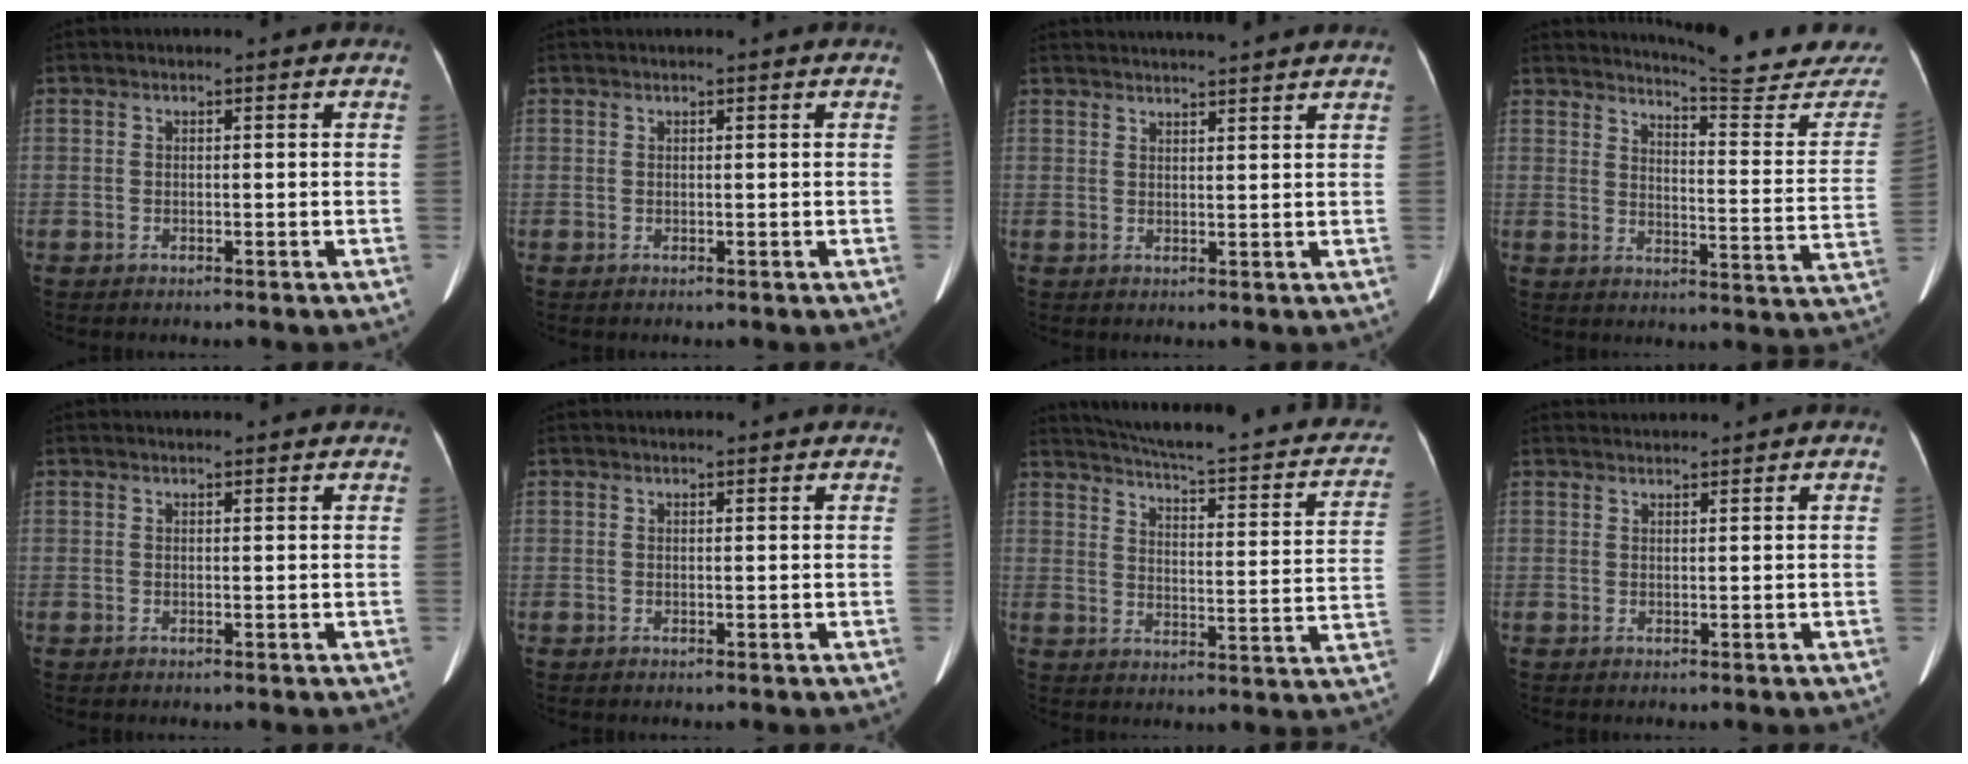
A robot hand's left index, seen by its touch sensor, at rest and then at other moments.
{"total": 0.9, "force": [0.8, -0.2, 0.5], "torque": [-0.009, 0.017, 0.021]}
{"total": 10.5, "force": [9.8, -0.4, 3.7], "torque": [-0.059, 0.027, 0.123]}
{"total": 18.8, "force": [18.2, 0.4, 4.6], "torque": [-0.057, -0.114, 0.209]}
{"total": 3.1, "force": [2.9, 0.4, 1.0], "torque": [-0.015, 0.020, 0.033]}
{"total": 2.4, "force": [2.2, 0.2, 0.8], "torque": [-0.011, 0.018, 0.026]}
{"total": 24.1, "force": [20.0, 4.6, 12.7], "torque": [-0.178, -0.014, 0.238]}
{"total": 1.7, "force": [1.6, -0.5, -0.2], "torque": [-0.002, 0.013, 0.038]}